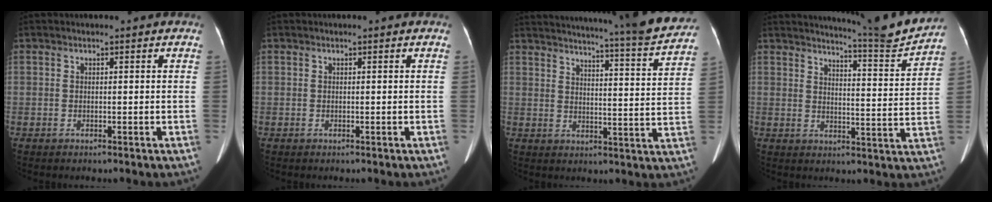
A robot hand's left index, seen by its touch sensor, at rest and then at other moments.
{"total": 0.0}
{"total": 22.9, "force": [21.2, 0.2, 8.7], "torque": [-0.132, -0.063, 0.257]}
{"total": 10.2, "force": [9.9, -2.0, 1.5], "torque": [-0.036, -0.052, 0.136]}